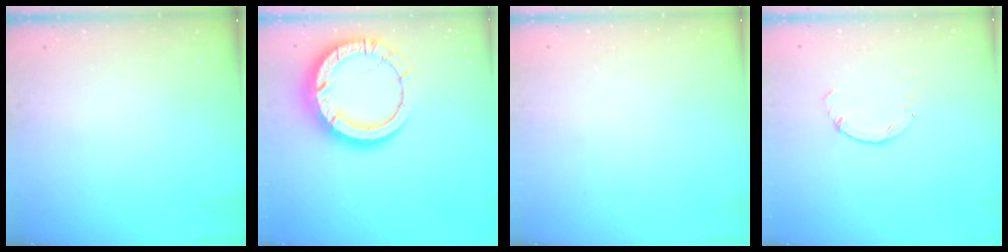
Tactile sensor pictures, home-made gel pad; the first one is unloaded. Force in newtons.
{"total": 16.6, "press": 16.6, "slide": 1.6}
{"total": 2.6, "press": 2.6, "slide": 0.2}
{"total": 0.0}